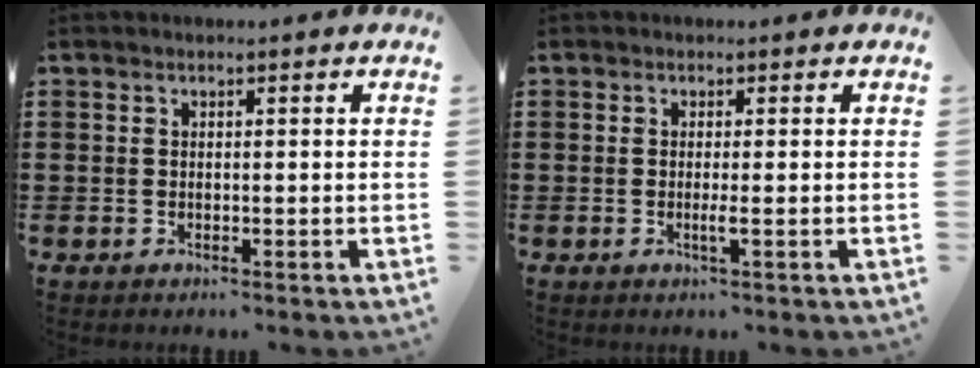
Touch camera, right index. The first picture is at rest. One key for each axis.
{"total": 1.5, "fx": -0.3, "fy": -0.2, "fz": 1.5, "tx": -0.026, "ty": -0.006, "tz": -0.007}